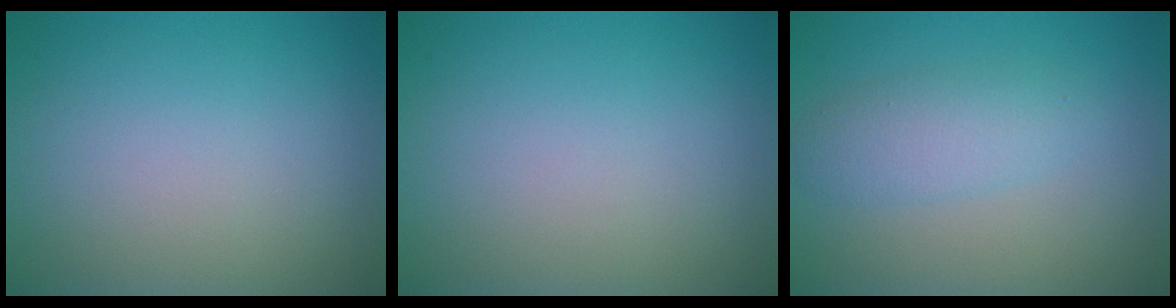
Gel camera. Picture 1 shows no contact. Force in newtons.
{"total": 0.0}
{"total": 2.8, "press": 2.8, "slide": 0.2}